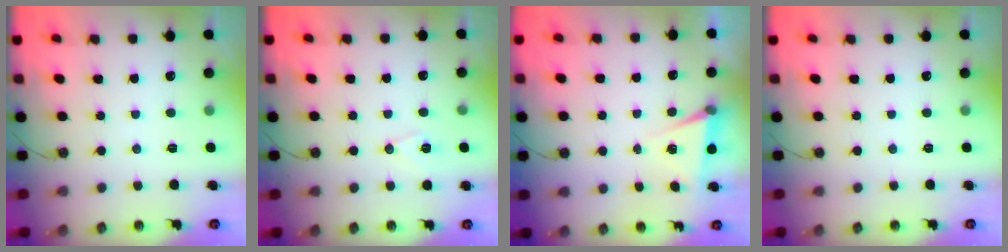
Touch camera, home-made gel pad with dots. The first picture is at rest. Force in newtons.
{"total": 6.0, "press": 5.2, "slide": 3.0}
{"total": 5.1, "press": 2.5, "slide": 4.5}
{"total": 0.0}